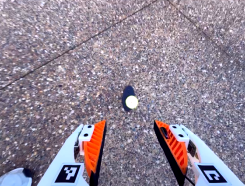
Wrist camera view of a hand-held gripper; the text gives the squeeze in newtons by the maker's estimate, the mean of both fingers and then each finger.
{"total": 0.0}